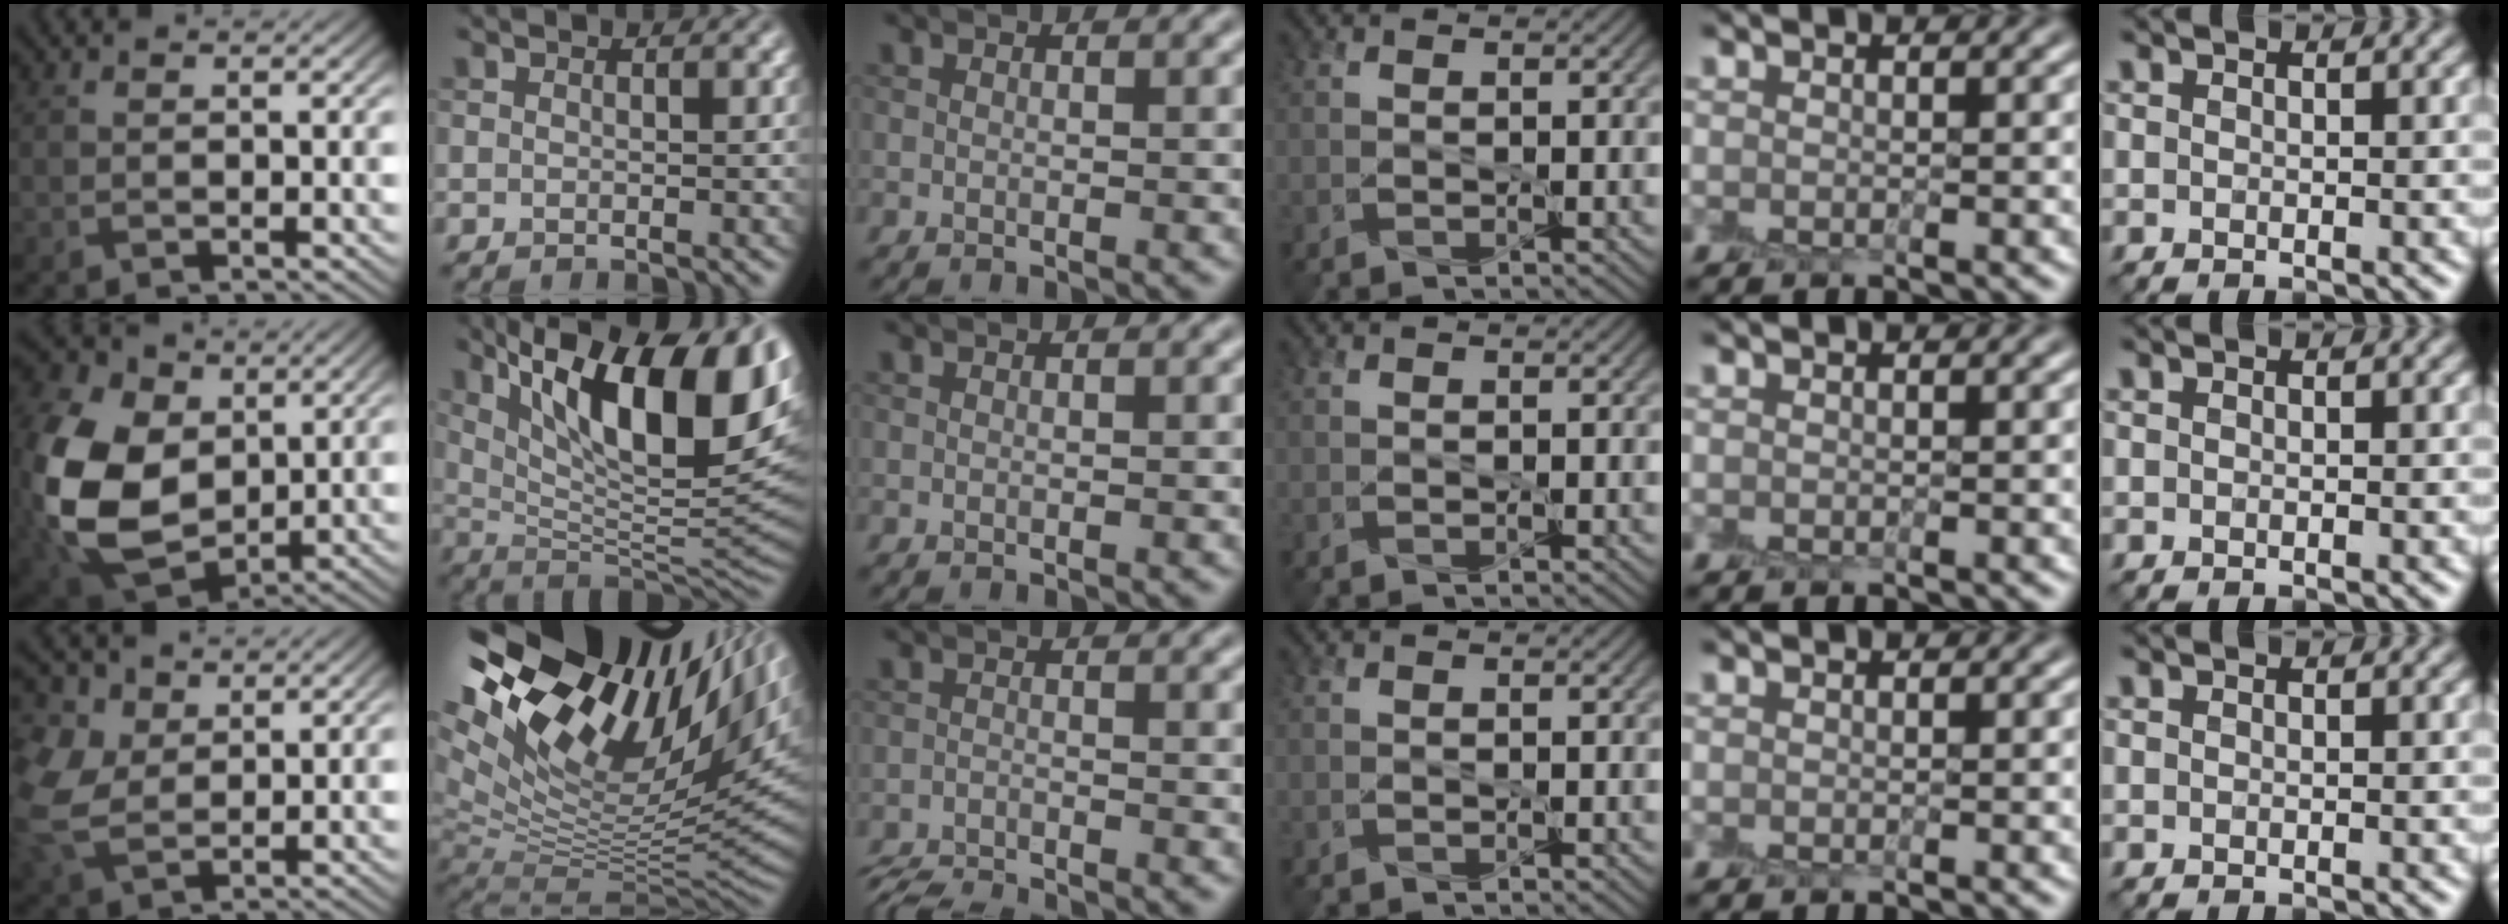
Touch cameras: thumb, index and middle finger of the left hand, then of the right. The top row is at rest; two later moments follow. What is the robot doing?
{"motion": "peel", "object": "postage stamp"}